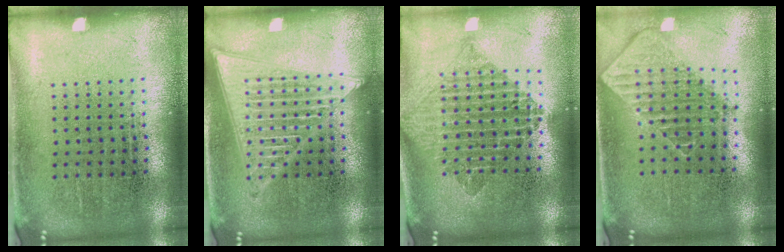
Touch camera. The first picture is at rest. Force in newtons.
{"total": 3.2, "press": 3.2, "slide": 0.4}
{"total": 2.1, "press": 1.7, "slide": 1.2}
{"total": 2.0, "press": 1.5, "slide": 1.2}